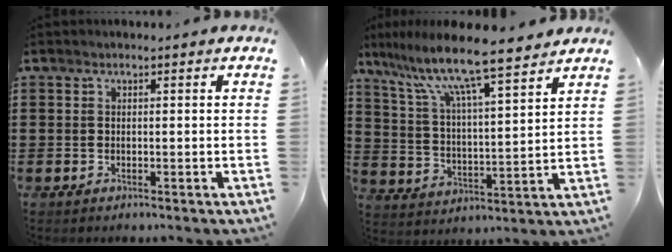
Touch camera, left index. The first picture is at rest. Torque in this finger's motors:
{"motor_torque": [2.14, 0.00, 0.89, 0.20]}